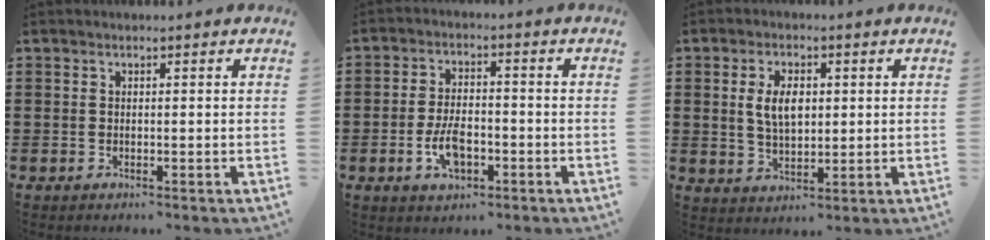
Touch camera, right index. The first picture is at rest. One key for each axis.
{"total": 6.0, "fx": -2.1, "fy": 3.1, "fz": 4.7, "tx": -0.105, "ty": 0.000, "tz": -0.042}
{"total": 5.4, "fx": 0.8, "fy": 2.9, "fz": 4.5, "tx": -0.085, "ty": 0.009, "tz": 0.010}